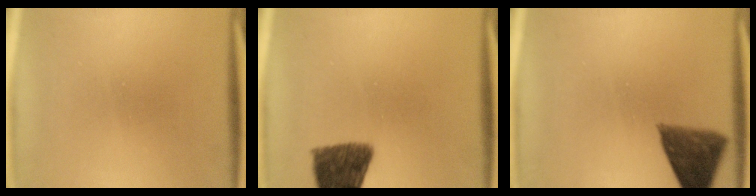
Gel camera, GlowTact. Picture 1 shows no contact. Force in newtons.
{"total": 10.2}
{"total": 7.5}